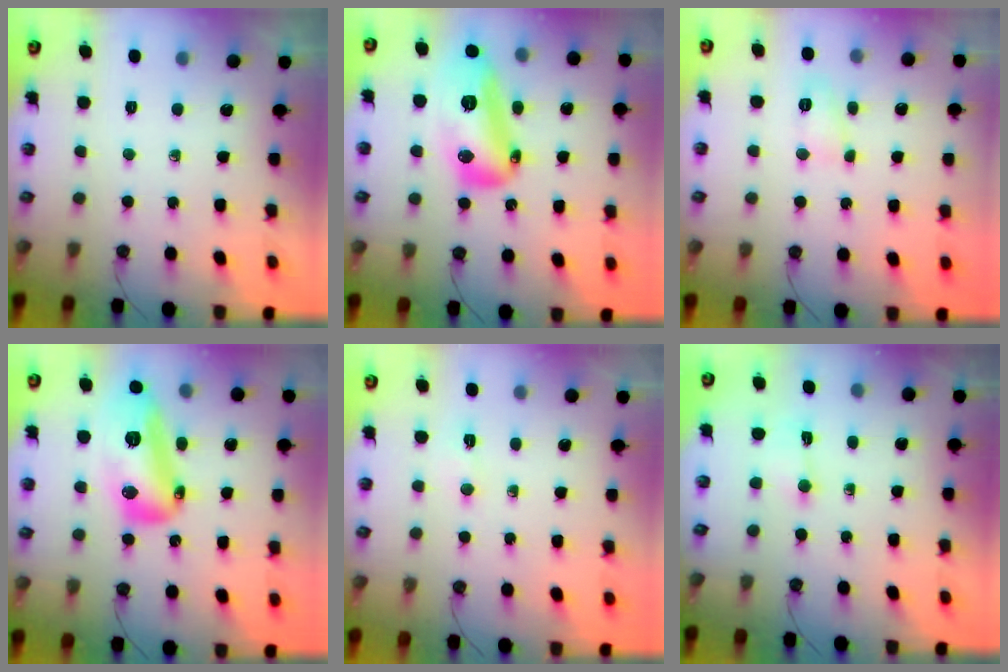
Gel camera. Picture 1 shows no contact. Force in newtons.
{"total": 17.6, "press": 17.5, "slide": 1.5}
{"total": 5.4, "press": 5.4, "slide": 0.6}
{"total": 17.6, "press": 17.5, "slide": 1.5}
{"total": 2.6, "press": 2.6, "slide": 0.6}
{"total": 1.2, "press": 1.0, "slide": 0.6}